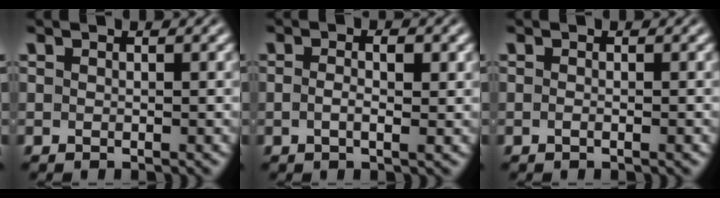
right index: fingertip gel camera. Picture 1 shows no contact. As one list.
[{"total": 2.0, "force": [-0.4, 0.0, 1.9], "torque": [-0.026, -0.007, -0.002]}, {"total": 0.6, "force": [-0.4, -0.3, 0.3], "torque": [-0.005, -0.002, -0.008]}]